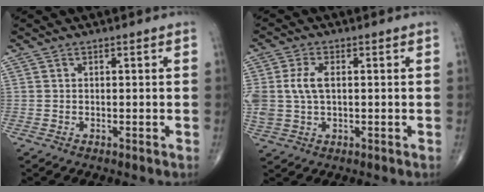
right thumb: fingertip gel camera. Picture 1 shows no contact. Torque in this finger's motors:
{"motor_torque": [0.67, 0.77, 1.08, 0.17, 0.08]}